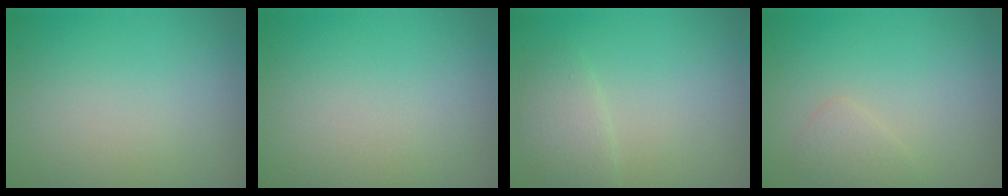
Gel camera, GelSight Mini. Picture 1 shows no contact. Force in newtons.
{"total": 0.0}
{"total": 1.9, "press": 1.9, "slide": 0.1}
{"total": 1.1, "press": 1.1, "slide": 0.0}